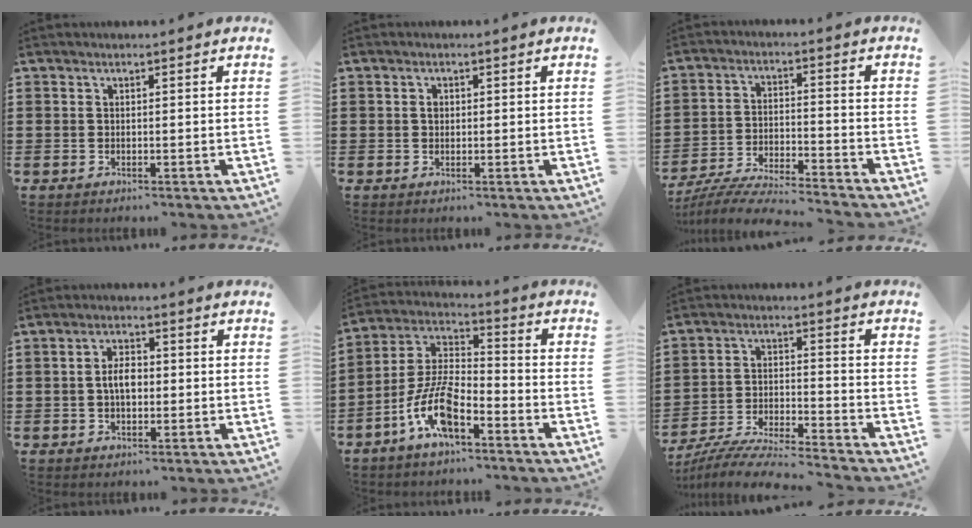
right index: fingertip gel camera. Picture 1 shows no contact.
{"total": 1.0, "force": [0.2, 0.8, 0.7], "torque": [-0.014, 0.004, 0.003]}
{"total": 6.6, "force": [-6.3, 0.0, 1.7], "torque": [-0.045, -0.006, -0.126]}
{"total": 3.9, "force": [-0.4, 1.9, 3.3], "torque": [-0.056, 0.000, -0.010]}
{"total": 10.3, "force": [-6.0, 3.6, 7.6], "torque": [-0.178, -0.005, -0.119]}
{"total": 7.2, "force": [-6.9, 0.0, 2.0], "torque": [-0.055, -0.007, -0.139]}